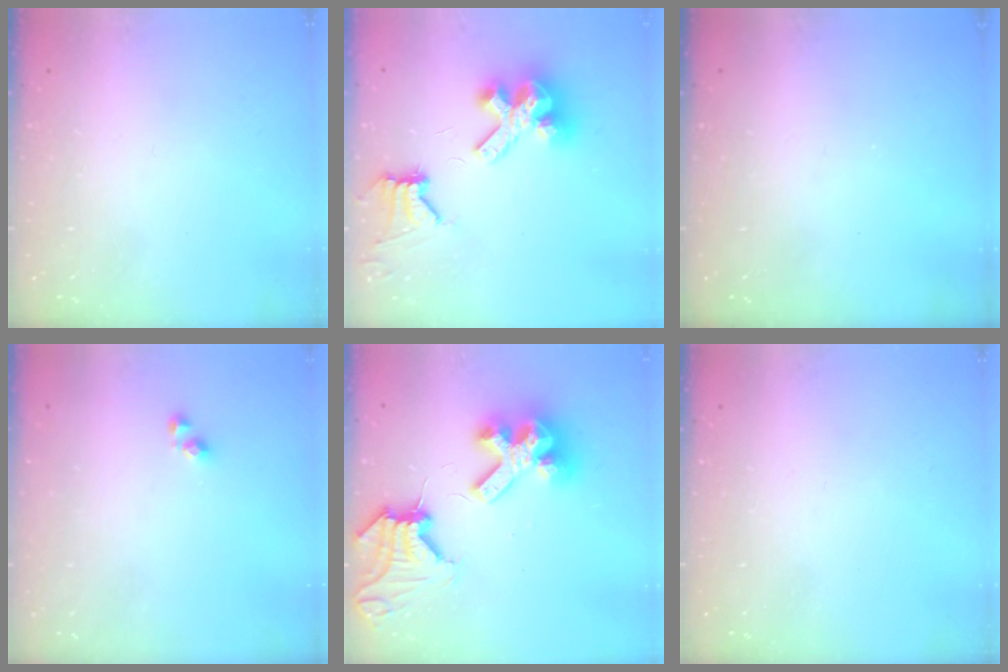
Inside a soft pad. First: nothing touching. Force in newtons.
{"total": 11.8, "press": 11.7, "slide": 1.4}
{"total": 0.0}
{"total": 3.7, "press": 3.7, "slide": 0.1}
{"total": 16.5, "press": 16.4, "slide": 1.7}
{"total": 0.0}